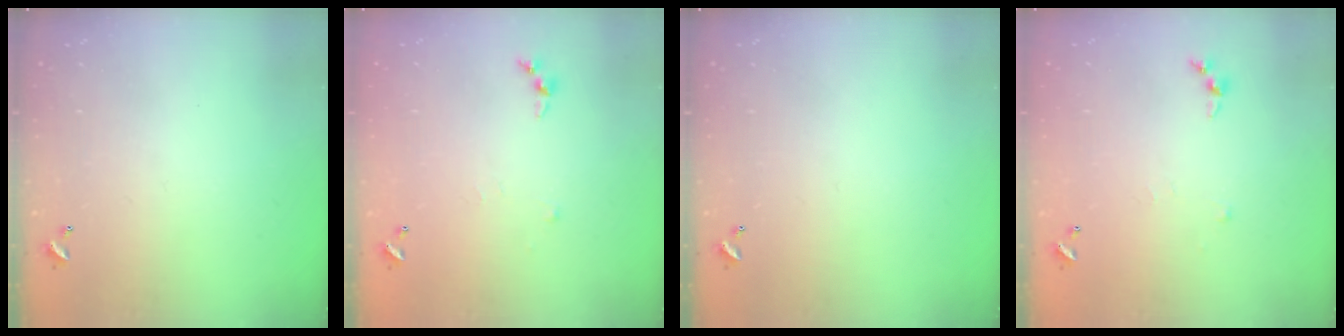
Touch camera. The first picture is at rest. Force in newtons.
{"total": 4.6, "press": 4.5, "slide": 0.6}
{"total": 0.0}
{"total": 4.6, "press": 4.5, "slide": 0.6}